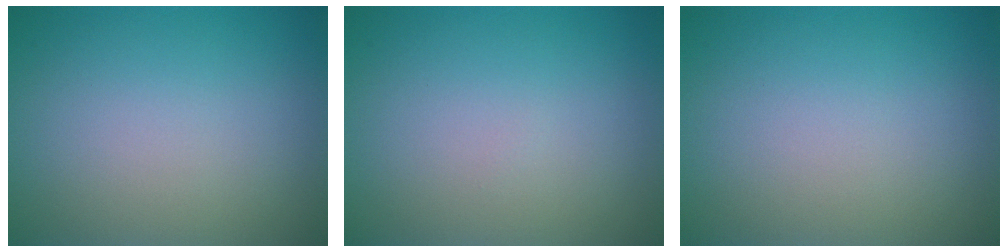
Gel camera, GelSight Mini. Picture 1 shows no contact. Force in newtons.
{"total": 0.0}
{"total": 0.0}